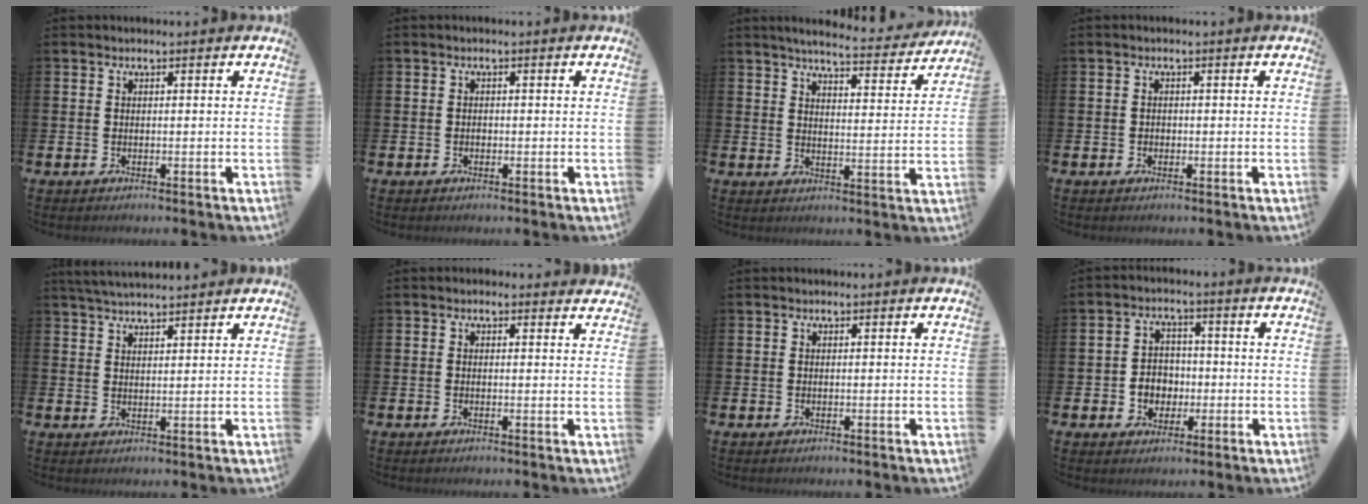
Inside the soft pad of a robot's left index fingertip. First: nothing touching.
{"total": 0.6, "force": [-0.3, 0.5, 0.1], "torque": [-0.008, 0.006, -0.006]}
{"total": 5.5, "force": [5.3, 0.3, 1.6], "torque": [-0.037, -0.035, 0.088]}
{"total": 0.8, "force": [-0.2, 0.7, 0.2], "torque": [-0.003, 0.005, -0.007]}
{"total": 3.5, "force": [3.5, 0.2, 0.6], "torque": [-0.018, -0.012, 0.065]}
{"total": 0.5, "force": [0.3, 0.4, 0.1], "torque": [-0.001, 0.004, 0.005]}
{"total": 0.0}
{"total": 3.8, "force": [-0.6, 3.5, 1.3], "torque": [-0.017, -0.003, -0.020]}